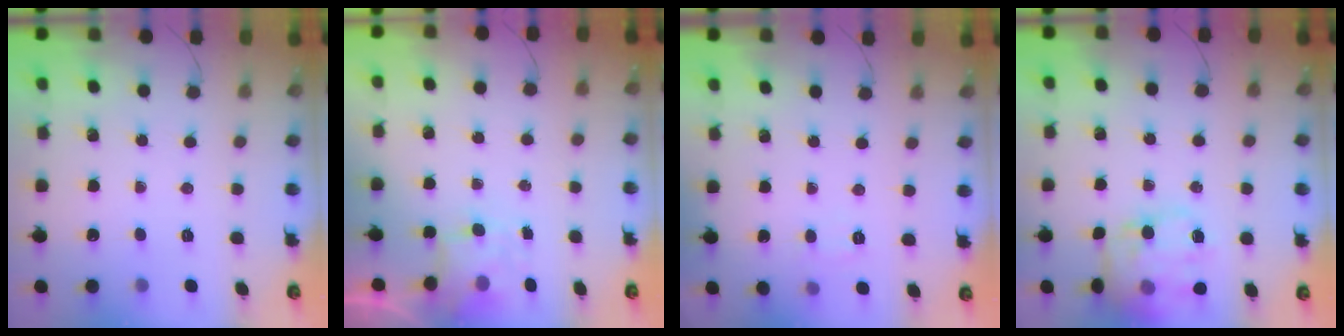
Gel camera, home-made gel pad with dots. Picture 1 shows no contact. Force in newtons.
{"total": 3.7, "press": 3.6, "slide": 0.9}
{"total": 4.9, "press": 4.7, "slide": 1.2}
{"total": 14.9, "press": 14.7, "slide": 2.2}